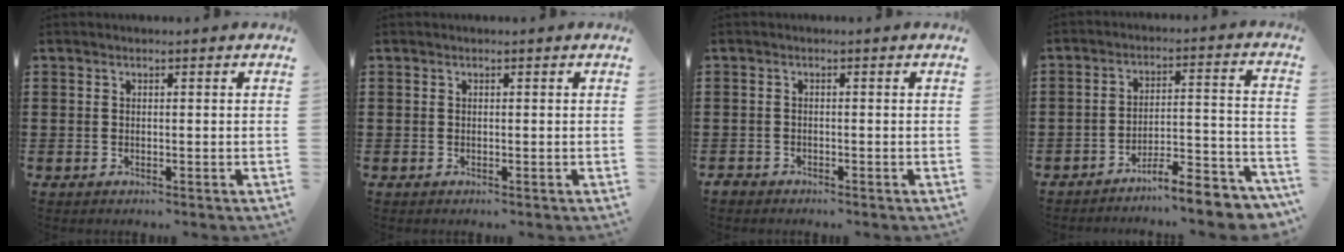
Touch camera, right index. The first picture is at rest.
{"total": 0.0}
{"total": 1.0, "force": [-0.9, 0.4, 0.0], "torque": [-0.003, 0.002, -0.021]}
{"total": 6.8, "force": [-6.4, 0.3, 2.4], "torque": [-0.032, 0.002, -0.123]}